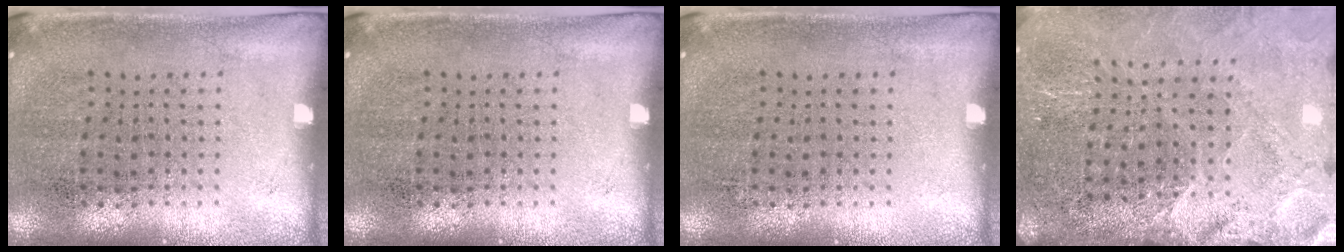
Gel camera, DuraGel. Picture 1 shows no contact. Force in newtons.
{"total": 0.0}
{"total": 0.0}
{"total": 3.6, "press": 3.0, "slide": 1.9}